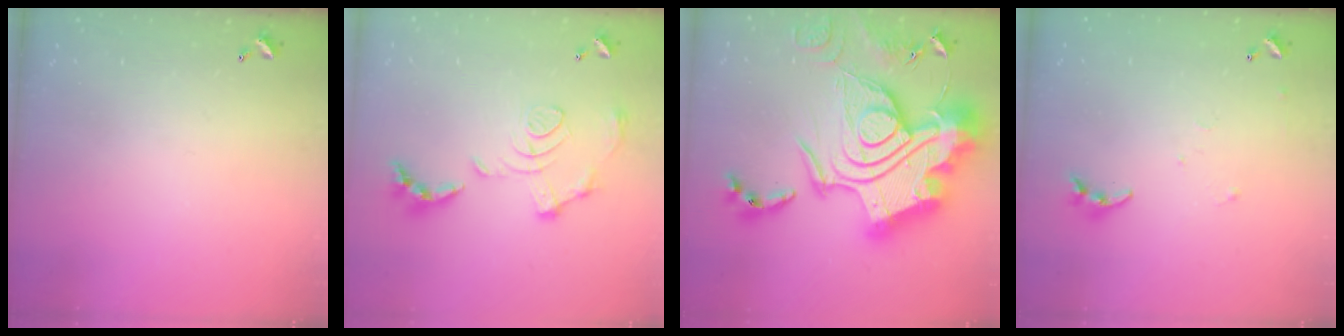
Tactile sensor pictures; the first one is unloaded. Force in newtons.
{"total": 1.5, "press": 0.8, "slide": 1.3}
{"total": 0.6, "press": 0.6, "slide": 0.0}
{"total": 4.1, "press": 4.1, "slide": 0.4}